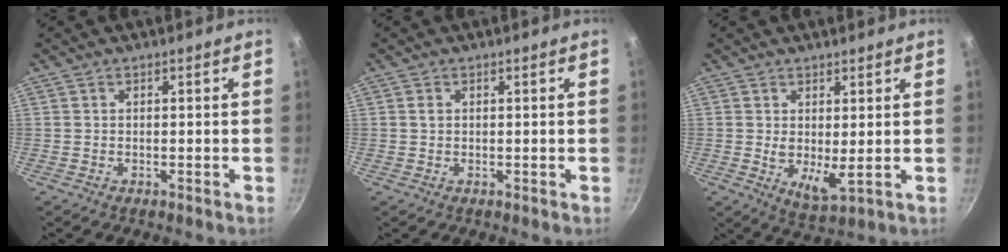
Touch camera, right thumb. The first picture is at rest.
{"total": 0.8, "force": [0.2, 0.6, 0.4], "torque": [-0.006, 0.000, 0.002]}
{"total": 5.4, "force": [1.0, 2.2, 4.8], "torque": [-0.077, -0.027, 0.022]}